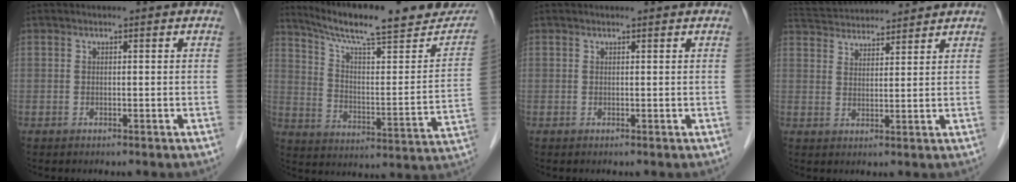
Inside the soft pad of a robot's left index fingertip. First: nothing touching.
{"total": 23.5, "force": [20.1, 3.1, 11.8], "torque": [-0.179, -0.022, 0.282]}
{"total": 0.9, "force": [0.9, 0.0, 0.1], "torque": [-0.009, 0.005, 0.011]}
{"total": 10.4, "force": [10.0, 1.1, 2.4], "torque": [-0.052, 0.035, 0.161]}